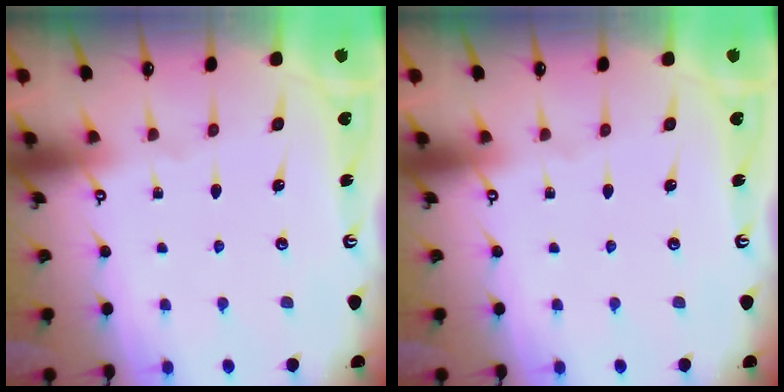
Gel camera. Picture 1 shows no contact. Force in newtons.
{"total": 0.0}